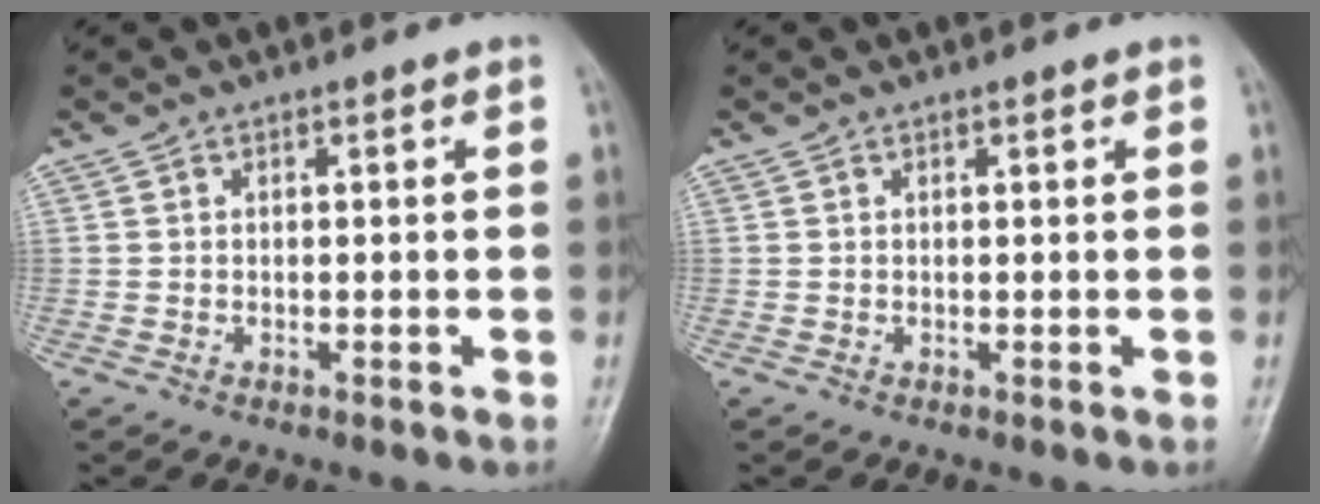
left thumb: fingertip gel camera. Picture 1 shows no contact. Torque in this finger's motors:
{"motor_torque": [-0.15, -0.06, -0.20, -0.15, -0.03]}